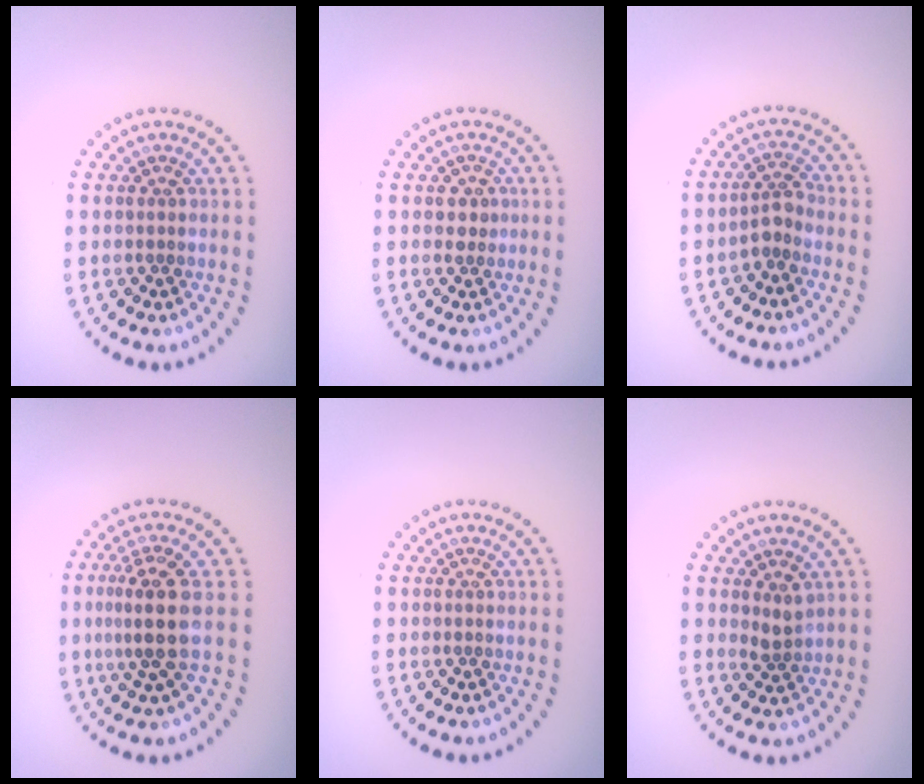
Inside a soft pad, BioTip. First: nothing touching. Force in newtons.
{"total": 1.2, "press": 1.2, "slide": 0.4}
{"total": 1.9, "press": 1.5, "slide": 1.2}
{"total": 3.8, "press": 3.2, "slide": 2.0}
{"total": 0.0}
{"total": 1.4, "press": 1.1, "slide": 0.8}